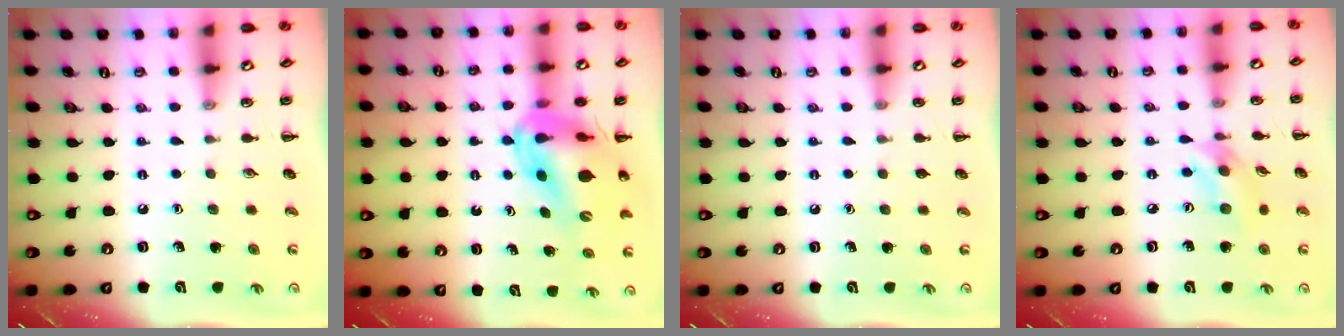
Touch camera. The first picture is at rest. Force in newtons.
{"total": 14.5, "press": 13.8, "slide": 4.3}
{"total": 0.6, "press": 0.6, "slide": 0.1}
{"total": 6.9, "press": 6.8, "slide": 0.9}